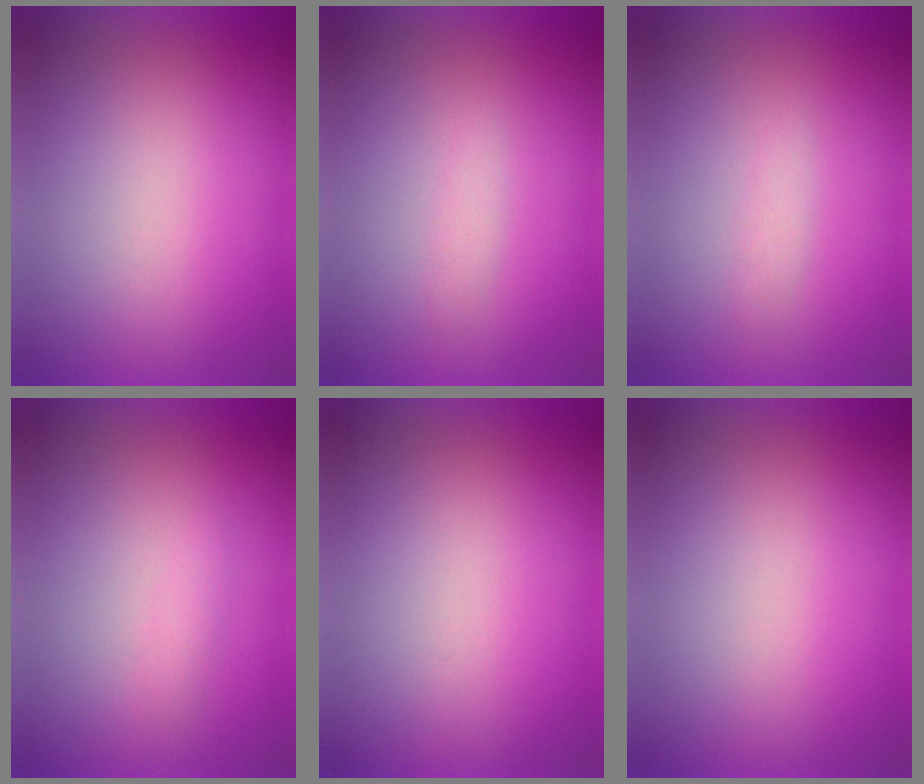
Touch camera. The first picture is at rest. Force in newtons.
{"total": 1.4}
{"total": 1.3}
{"total": 1.1}
{"total": 0.0}
{"total": 0.0}